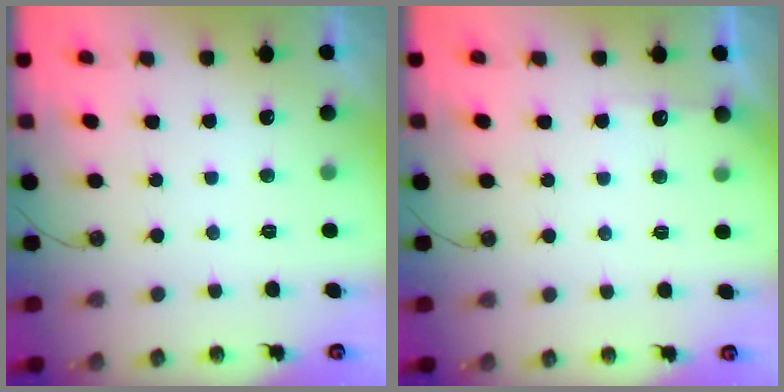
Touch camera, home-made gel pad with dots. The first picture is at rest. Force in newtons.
{"total": 4.3, "press": 4.3, "slide": 0.4}